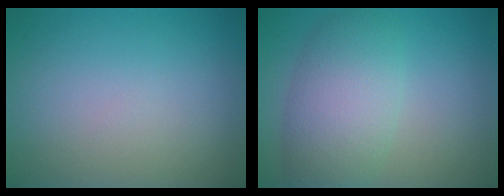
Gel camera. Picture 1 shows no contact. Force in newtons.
{"total": 6.1, "press": 6.1, "slide": 0.3}